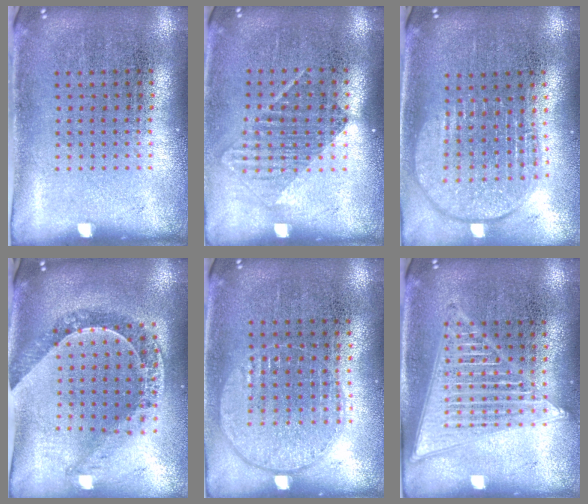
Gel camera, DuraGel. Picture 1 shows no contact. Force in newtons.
{"total": 1.3, "press": 1.0, "slide": 0.8}
{"total": 2.0, "press": 1.6, "slide": 1.2}
{"total": 1.0, "press": 1.0, "slide": 0.1}
{"total": 0.9, "press": 0.9, "slide": 0.3}
{"total": 2.1, "press": 2.1, "slide": 0.2}